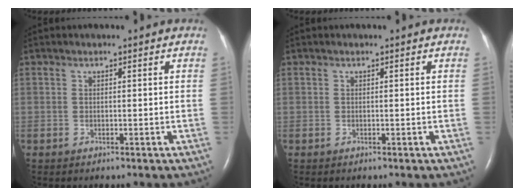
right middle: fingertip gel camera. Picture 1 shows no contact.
{"total": 0.0}